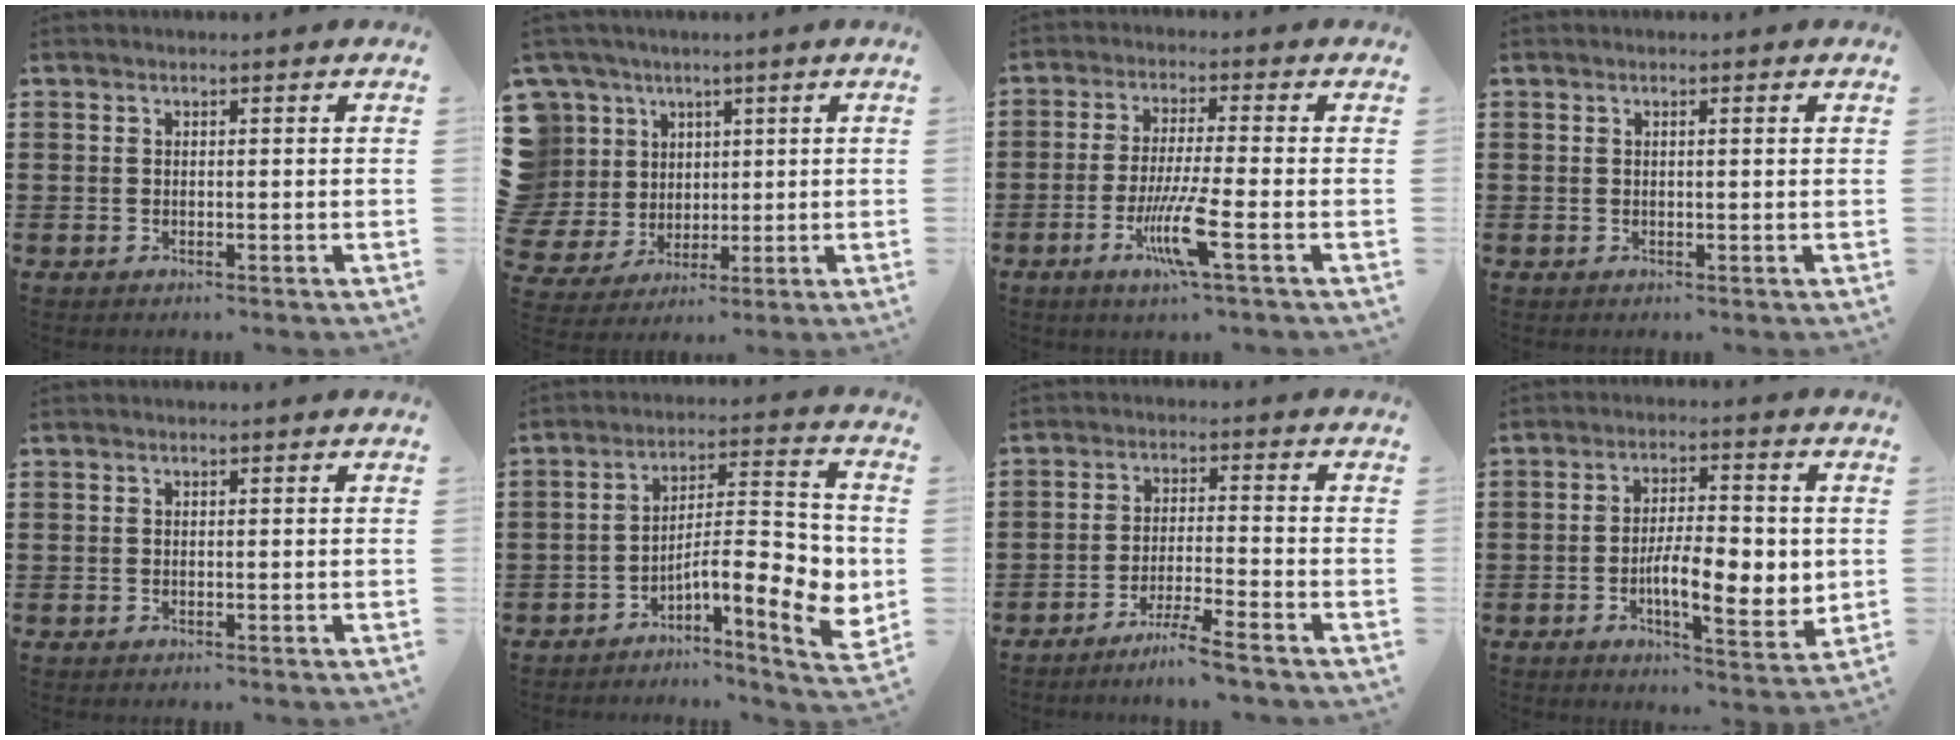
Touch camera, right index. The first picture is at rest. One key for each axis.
{"total": 8.5, "fx": 2.7, "fy": 8.0, "fz": 0.9, "tx": -0.070, "ty": -0.012, "tz": 0.055}
{"total": 8.1, "fx": -3.4, "fy": 0.4, "fz": 7.4, "tx": -0.145, "ty": -0.016, "tz": -0.063}
{"total": 0.5, "fx": 0.1, "fy": 0.0, "fz": 0.5, "tx": -0.009, "ty": -0.001, "tz": 0.002}
{"total": 0.0}
{"total": 10.6, "fx": -3.2, "fy": 3.2, "fz": 9.6, "tx": -0.131, "ty": -0.022, "tz": -0.060}
{"total": 5.2, "fx": -4.5, "fy": -0.8, "fz": 2.4, "tx": -0.054, "ty": -0.017, "tz": -0.090}
{"total": 9.2, "fx": -1.3, "fy": 3.4, "fz": 8.5, "tx": -0.137, "ty": 0.000, "tz": -0.024}